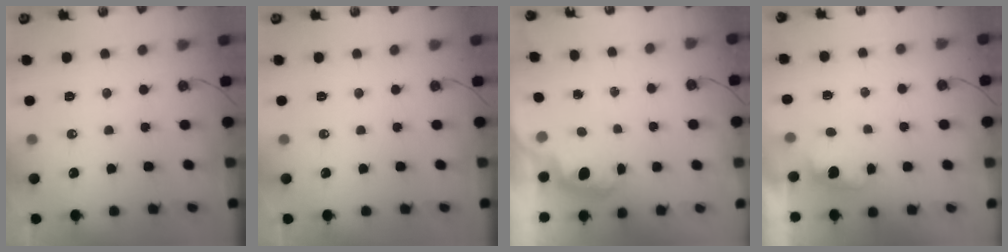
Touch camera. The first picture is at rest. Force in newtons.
{"total": 0.0}
{"total": 2.3, "press": 2.2, "slide": 0.6}
{"total": 0.7, "press": 0.0, "slide": 0.7}